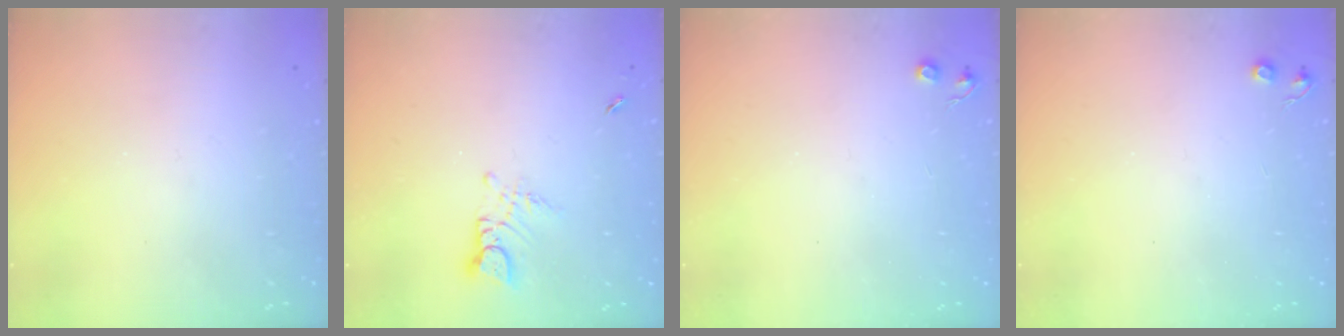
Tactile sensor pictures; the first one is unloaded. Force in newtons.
{"total": 2.8, "press": 2.8, "slide": 0.3}
{"total": 3.8, "press": 3.8, "slide": 0.7}
{"total": 3.8, "press": 3.8, "slide": 0.7}